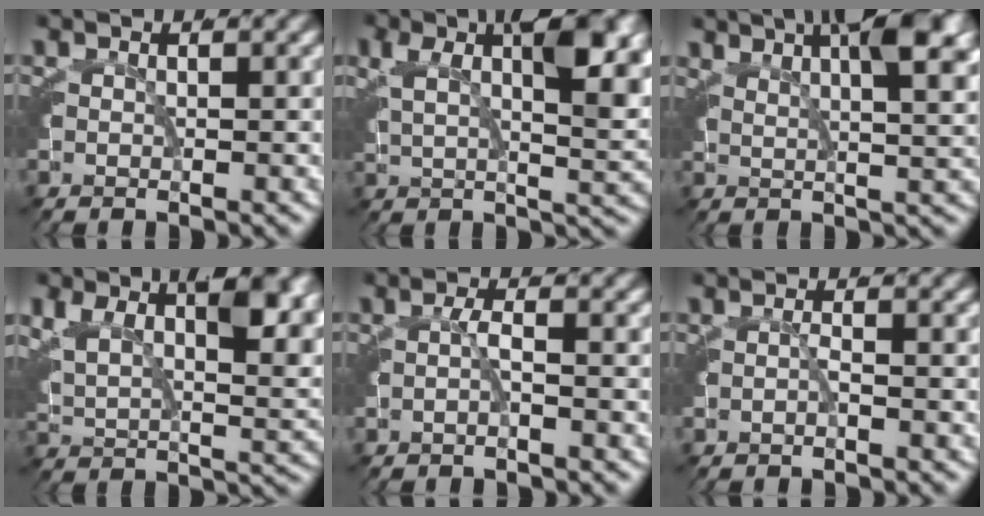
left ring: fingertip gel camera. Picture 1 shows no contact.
{"total": 7.4, "force": [2.7, 2.0, 6.6], "torque": [-0.088, 0.000, 0.046]}
{"total": 7.8, "force": [4.8, 1.9, 5.9], "torque": [-0.065, 0.019, 0.070]}
{"total": 8.0, "force": [3.3, 3.3, 6.5], "torque": [-0.099, 0.001, 0.053]}
{"total": 1.1, "force": [-0.7, -0.4, 0.8], "torque": [-0.009, 0.005, -0.014]}
{"total": 0.8, "force": [-0.8, -0.3, 0.2], "torque": [-0.005, 0.002, -0.015]}